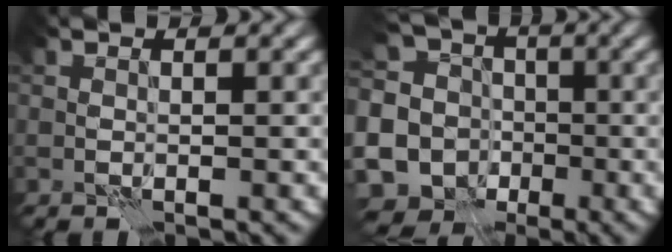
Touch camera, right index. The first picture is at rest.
{"total": 14.7, "force": [-5.3, 12.8, 5.1], "torque": [-0.136, -0.005, -0.108]}